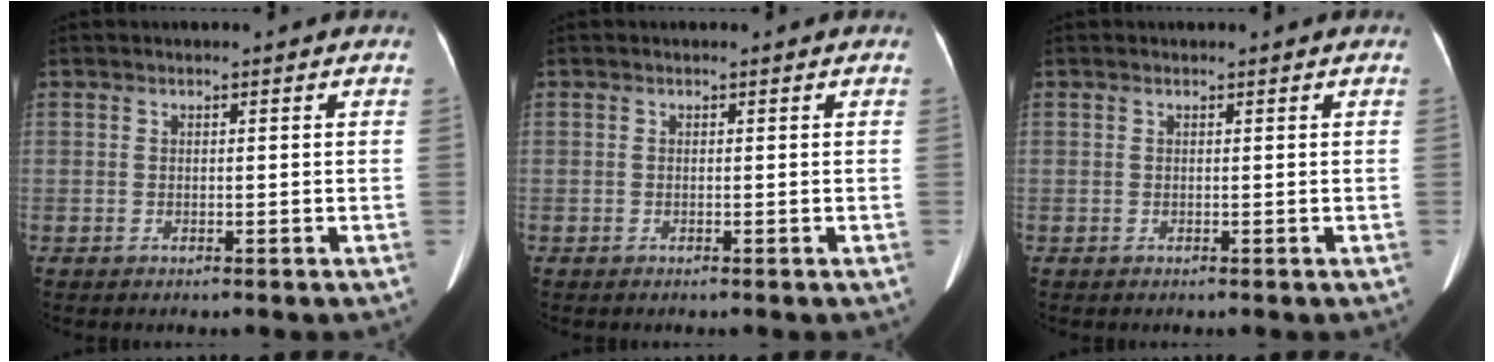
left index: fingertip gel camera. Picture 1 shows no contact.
{"total": 0.0}
{"total": 0.0}